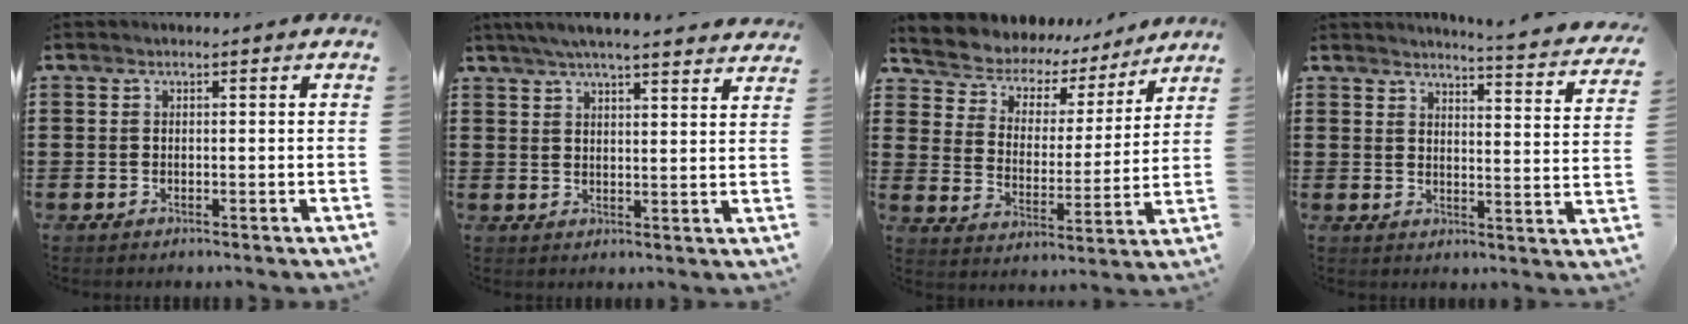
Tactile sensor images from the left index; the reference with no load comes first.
{"total": 4.8, "force": [4.4, 0.0, 1.9], "torque": [-0.049, -0.012, 0.079]}
{"total": 5.2, "force": [4.6, 2.3, -0.1], "torque": [-0.035, -0.038, 0.076]}
{"total": 3.9, "force": [3.7, -0.7, 0.9], "torque": [-0.021, -0.038, 0.056]}